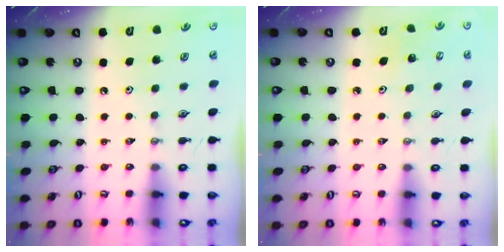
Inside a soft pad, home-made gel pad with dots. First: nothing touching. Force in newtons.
{"total": 2.9, "press": 2.9, "slide": 0.2}